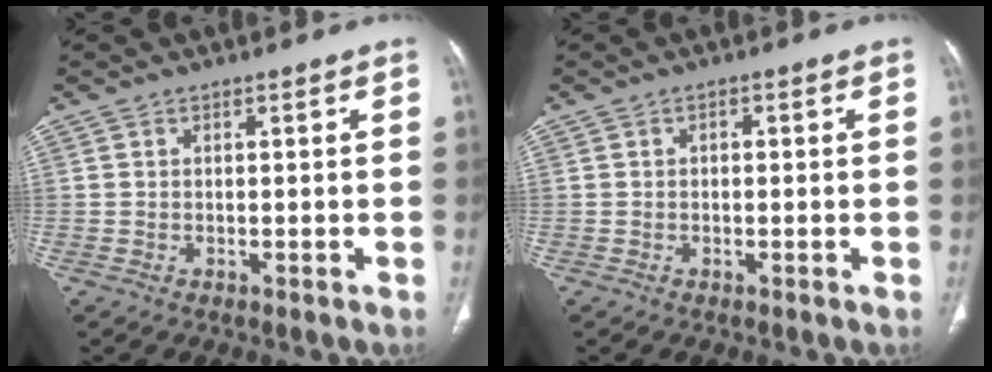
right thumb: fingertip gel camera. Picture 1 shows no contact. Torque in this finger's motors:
{"motor_torque": [-0.66, -0.17, -0.25, -0.10, 0.01]}